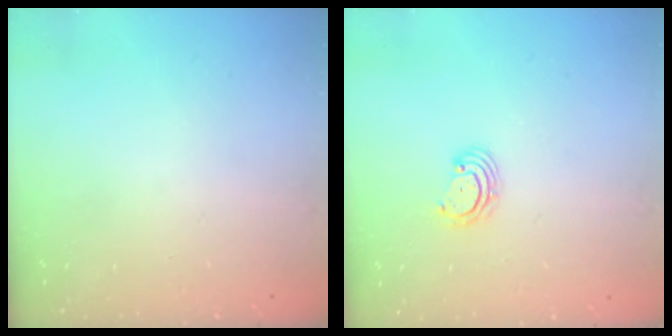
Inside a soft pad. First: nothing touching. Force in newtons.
{"total": 3.3, "press": 3.3, "slide": 0.5}